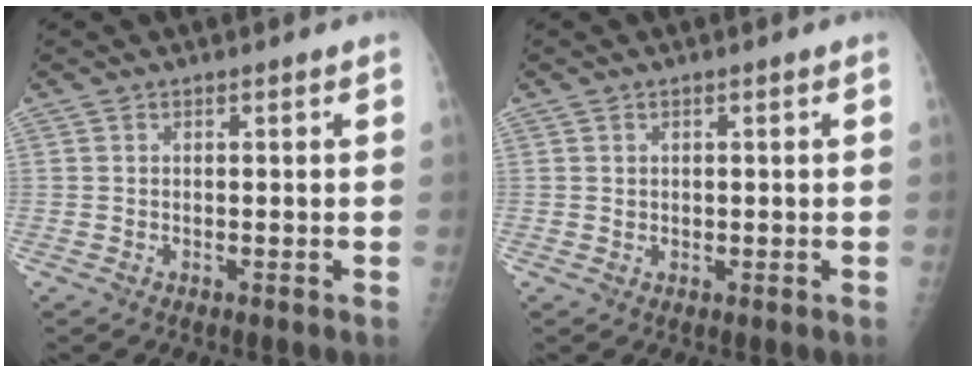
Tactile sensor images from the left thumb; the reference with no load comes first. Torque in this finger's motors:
{"motor_torque": [0.06, -0.20, -0.04, 0.07, 0.00]}